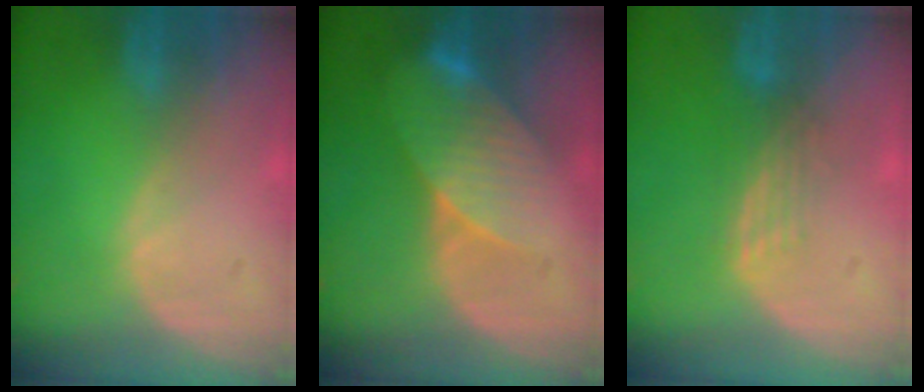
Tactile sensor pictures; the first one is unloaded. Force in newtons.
{"total": 8.4, "press": 7.6, "slide": 3.6}
{"total": 3.1, "press": 2.6, "slide": 1.6}